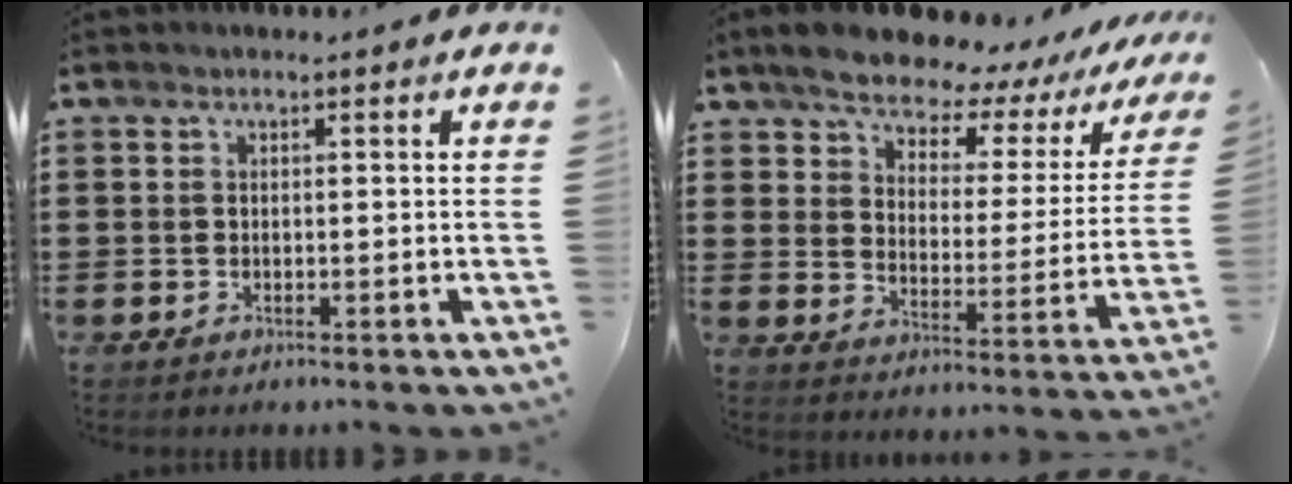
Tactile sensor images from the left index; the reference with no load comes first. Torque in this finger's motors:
{"motor_torque": [2.14, 0.00, 1.05, 0.21]}